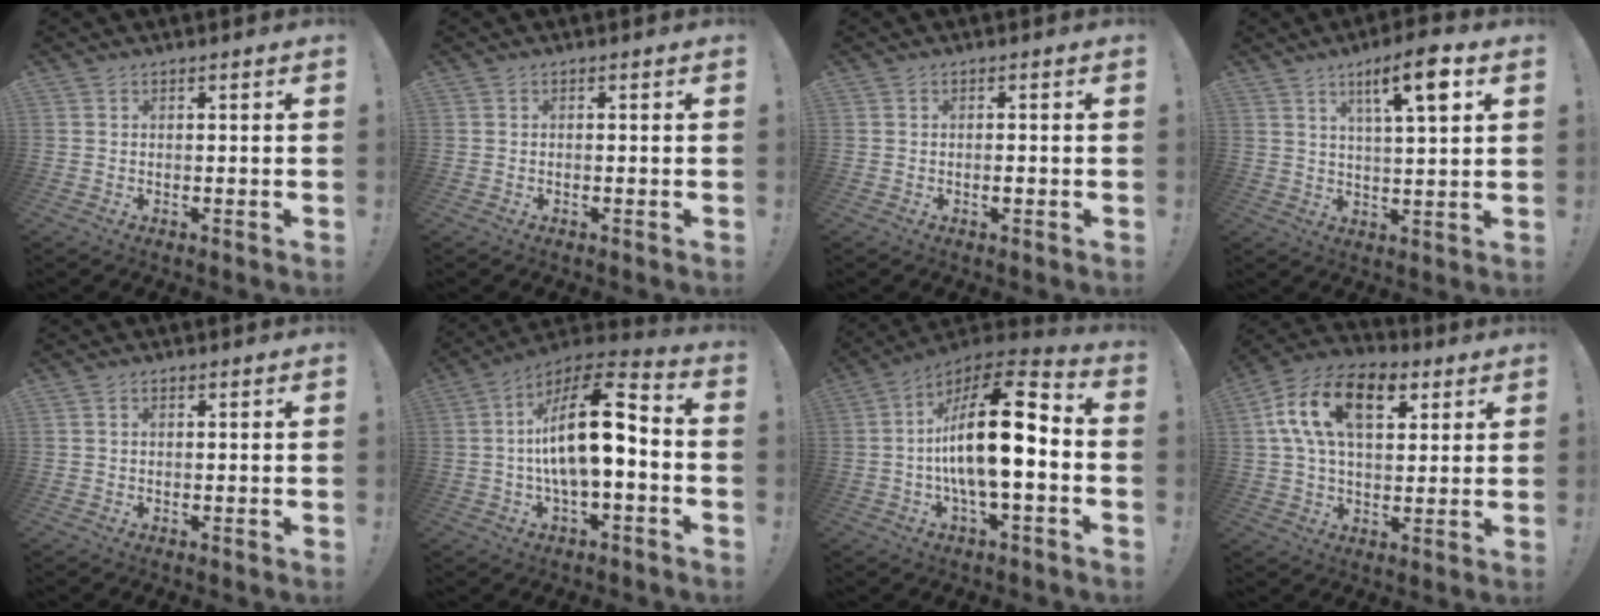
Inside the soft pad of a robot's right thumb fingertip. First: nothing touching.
{"total": 0.0}
{"total": 1.0, "force": [-0.4, 0.4, 0.8], "torque": [-0.007, -0.002, -0.008]}
{"total": 10.4, "force": [4.8, 1.7, 9.0], "torque": [-0.139, -0.015, 0.070]}
{"total": 0.9, "force": [0.0, 0.5, 0.7], "torque": [-0.022, 0.008, 0.002]}
{"total": 18.0, "force": [0.3, 6.4, 16.8], "torque": [-0.287, 0.000, 0.003]}
{"total": 21.0, "force": [-1.4, 7.1, 19.8], "torque": [-0.333, 0.006, -0.023]}
{"total": 17.7, "force": [6.4, 10.3, 12.9], "torque": [-0.225, -0.004, 0.113]}